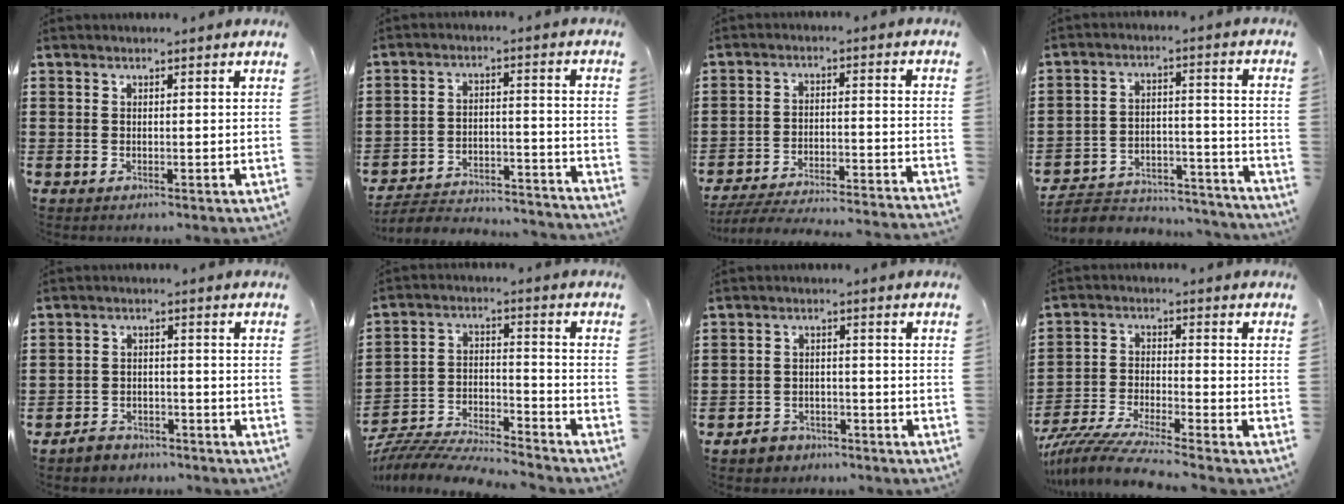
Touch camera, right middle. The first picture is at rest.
{"total": 4.2, "force": [-4.0, 0.6, 1.0], "torque": [-0.029, -0.006, -0.086]}
{"total": 5.5, "force": [-5.3, -0.1, 1.5], "torque": [-0.037, -0.011, -0.109]}
{"total": 5.7, "force": [-5.4, 1.3, 1.3], "torque": [-0.026, 0.009, -0.109]}
{"total": 2.9, "force": [-2.8, 0.8, 0.2], "torque": [-0.010, 0.005, -0.058]}
{"total": 8.0, "force": [-7.9, 0.4, 1.2], "torque": [-0.025, 0.007, -0.160]}
{"total": 2.7, "force": [-2.5, 1.1, 0.2], "torque": [-0.010, 0.004, -0.051]}
{"total": 6.8, "force": [-6.3, -0.5, 2.4], "torque": [-0.060, -0.016, -0.127]}